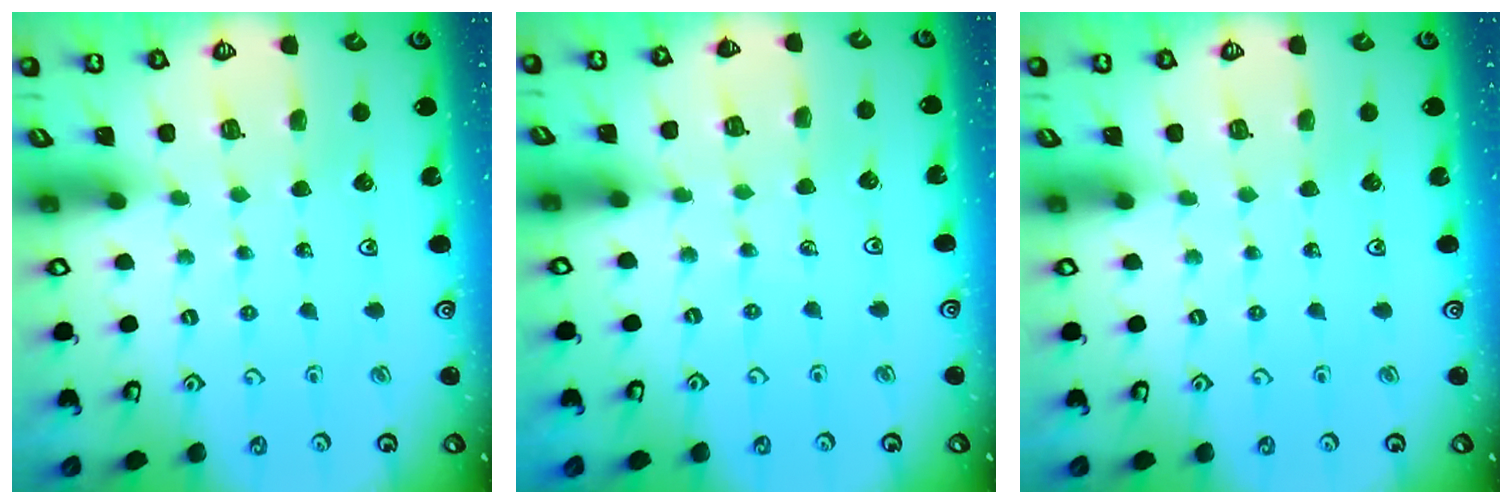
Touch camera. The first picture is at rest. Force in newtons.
{"total": 4.8, "press": 4.7, "slide": 1.2}
{"total": 0.0}